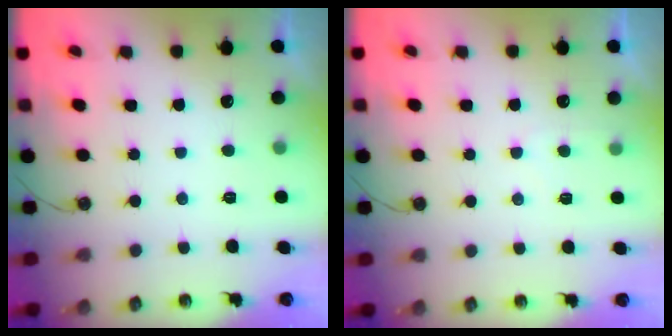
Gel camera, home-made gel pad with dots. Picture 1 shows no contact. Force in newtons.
{"total": 3.3, "press": 3.3, "slide": 0.4}